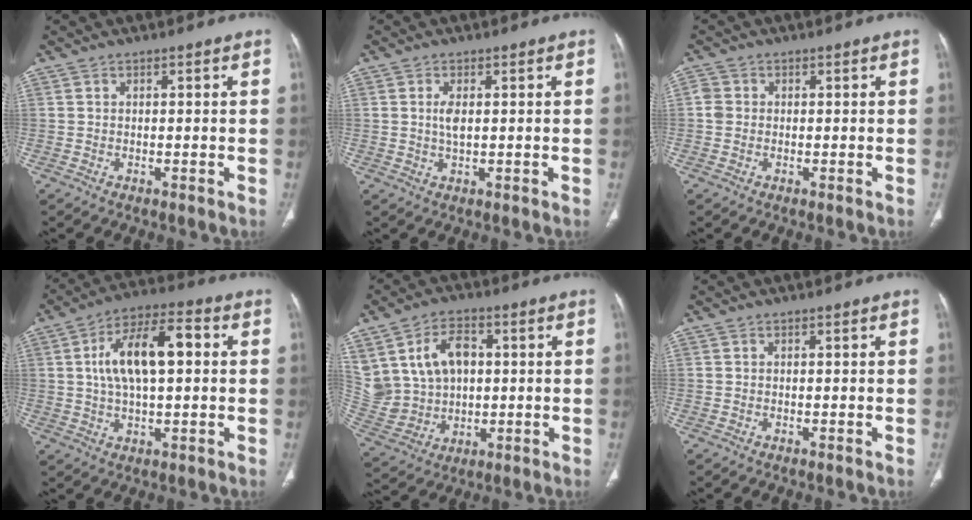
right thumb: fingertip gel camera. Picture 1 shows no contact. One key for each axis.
{"total": 2.5, "fx": 0.4, "fy": 1.1, "fz": 2.3, "tx": -0.047, "ty": -0.002, "tz": 0.011}
{"total": 2.0, "fx": 0.0, "fy": 1.8, "fz": 0.8, "tx": -0.007, "ty": 0.004, "tz": -0.005}
{"total": 14.1, "fx": 2.1, "fy": 6.4, "fz": 12.3, "tx": -0.214, "ty": 0.022, "tz": 0.033}
{"total": 17.3, "fx": 4.1, "fy": 13.2, "fz": 10.5, "tx": -0.203, "ty": 0.013, "tz": 0.100}
{"total": 0.0}